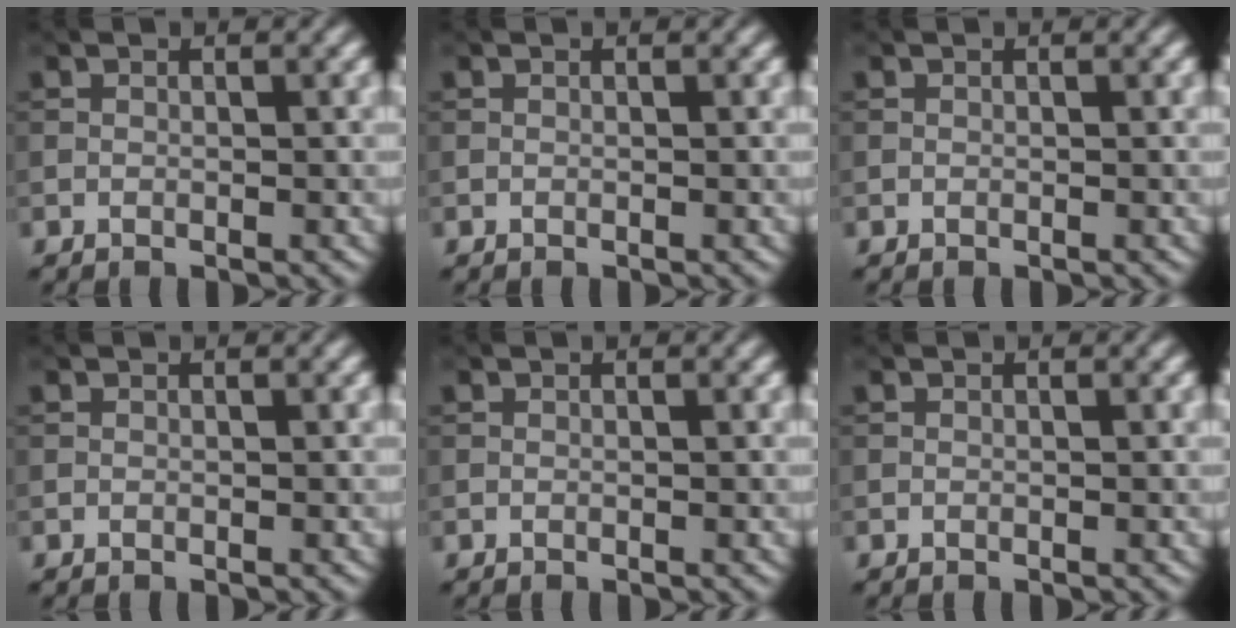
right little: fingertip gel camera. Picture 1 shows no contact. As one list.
[{"total": 0.0}, {"total": 0.0}, {"total": 0.0}, {"total": 0.0}, {"total": 0.0}]